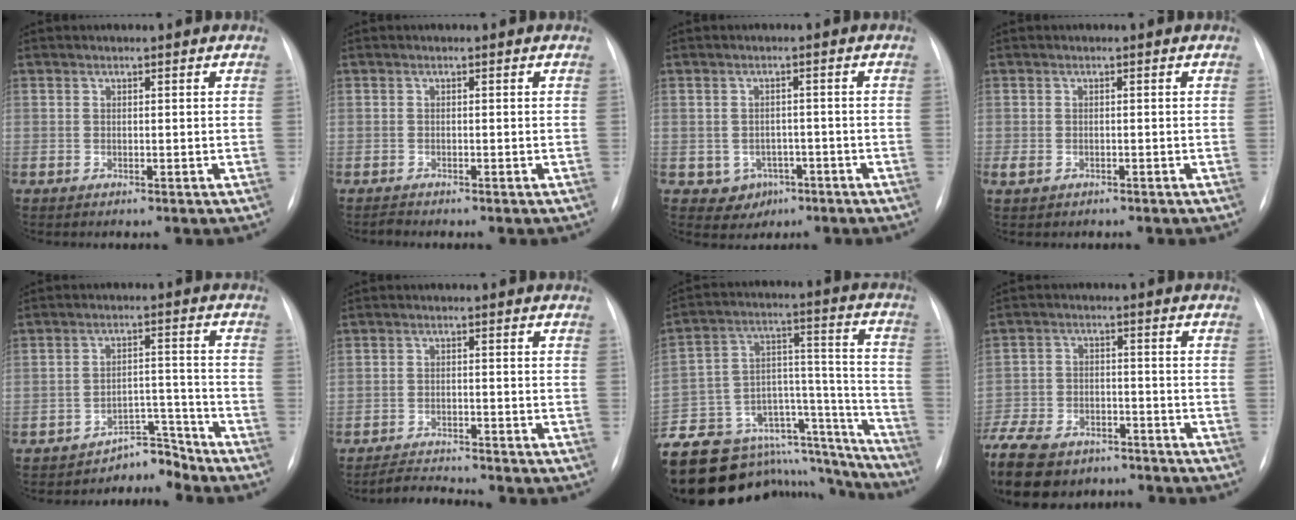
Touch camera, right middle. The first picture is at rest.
{"total": 0.6, "force": [-0.6, 0.0, 0.0], "torque": [-0.002, -0.004, -0.013]}
{"total": 4.2, "force": [-1.8, 3.7, 0.8], "torque": [-0.006, 0.011, -0.015]}
{"total": 1.8, "force": [-0.9, 1.1, 1.1], "torque": [-0.030, -0.001, -0.009]}
{"total": 5.0, "force": [-4.8, 0.9, -0.8], "torque": [0.020, 0.035, -0.070]}
{"total": 3.9, "force": [-3.9, -0.5, 0.1], "torque": [-0.007, -0.017, -0.065]}
{"total": 34.0, "force": [-28.2, 14.0, 12.8], "torque": [-0.233, 0.039, -0.406]}
{"total": 19.9, "force": [-14.7, 9.9, 9.1], "torque": [-0.254, -0.025, -0.226]}